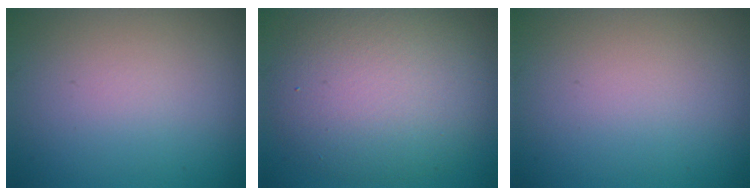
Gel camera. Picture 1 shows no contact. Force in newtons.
{"total": 8.5, "press": 8.4, "slide": 0.9}
{"total": 0.0}